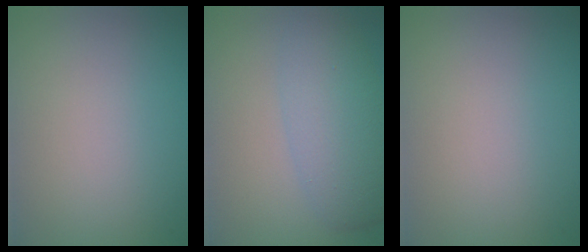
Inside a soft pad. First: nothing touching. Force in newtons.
{"total": 4.9, "press": 4.9, "slide": 0.1}
{"total": 0.0}